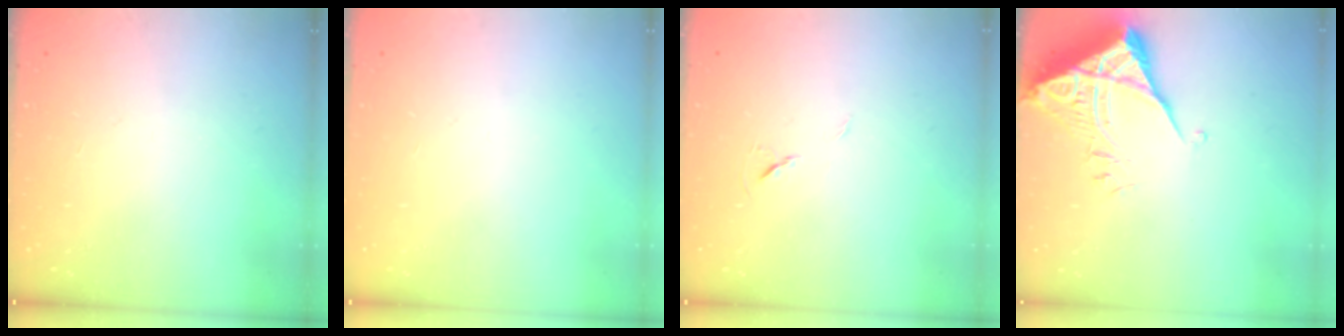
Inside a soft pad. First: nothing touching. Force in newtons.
{"total": 0.0}
{"total": 5.6, "press": 5.1, "slide": 2.2}
{"total": 6.1, "press": 6.0, "slide": 0.7}